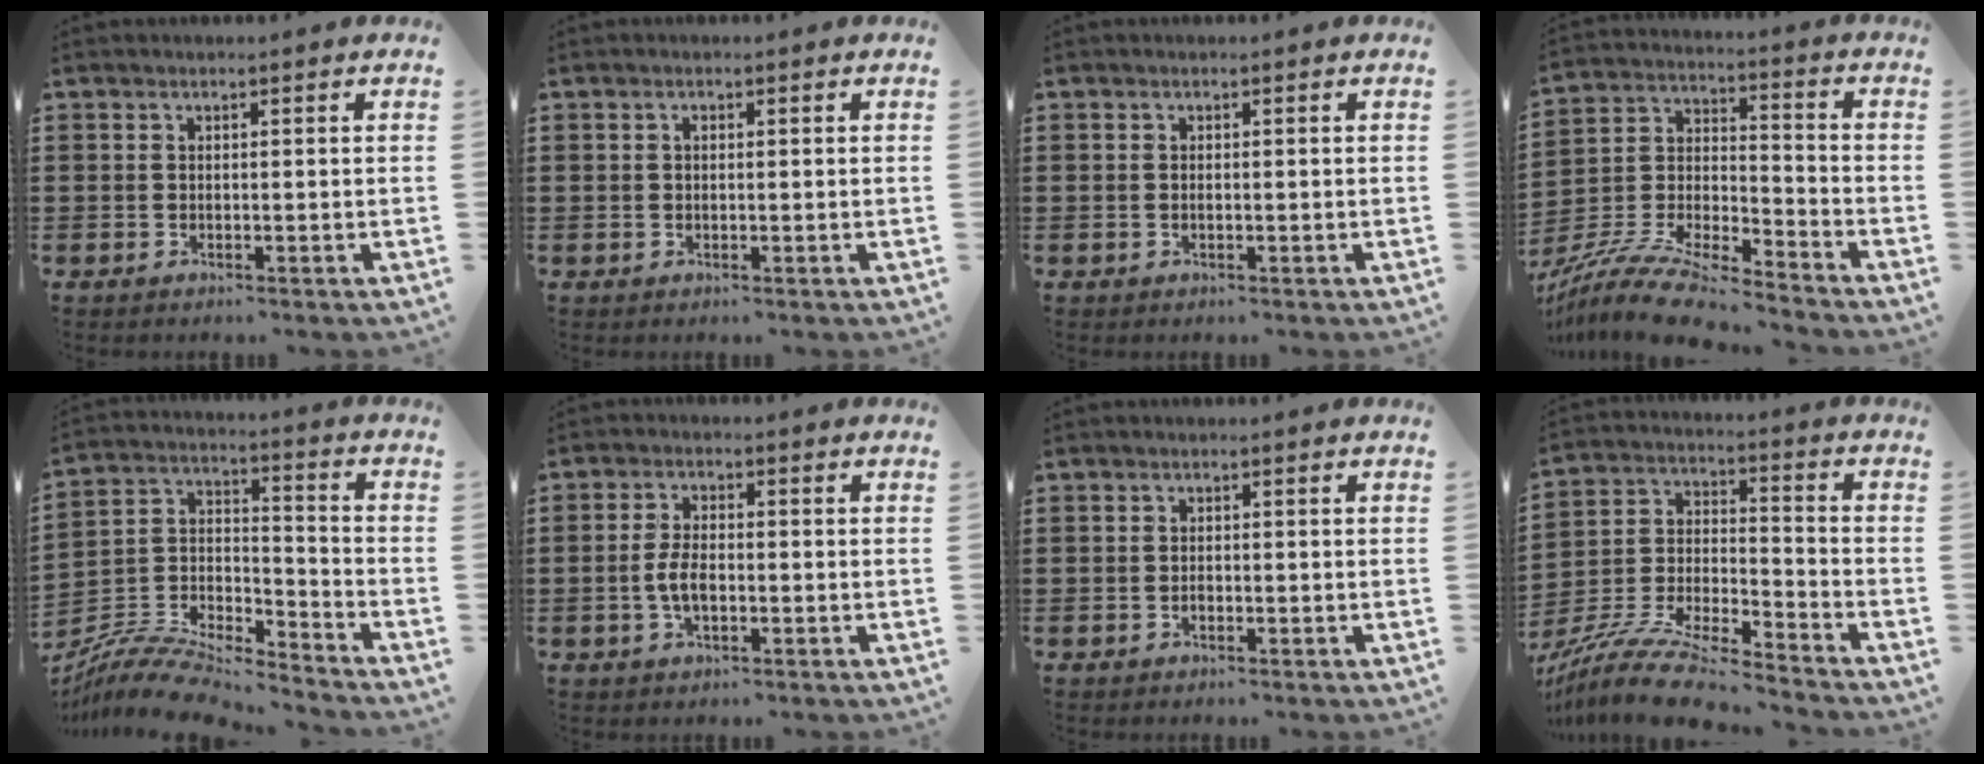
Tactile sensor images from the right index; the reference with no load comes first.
{"total": 0.6, "force": [0.0, 0.4, 0.5], "torque": [-0.011, 0.001, 0.000]}
{"total": 0.0}
{"total": 11.4, "force": [-10.4, 1.1, 4.5], "torque": [-0.098, 0.013, -0.210]}
{"total": 9.6, "force": [-9.0, 2.0, 2.8], "torque": [-0.057, 0.017, -0.180]}
{"total": 4.4, "force": [-0.9, 1.9, 3.8], "torque": [-0.090, -0.002, -0.023]}
{"total": 0.7, "force": [-0.5, 0.3, 0.3], "torque": [-0.008, -0.003, -0.008]}
{"total": 11.7, "force": [-10.6, 0.9, 4.8], "torque": [-0.101, 0.012, -0.214]}